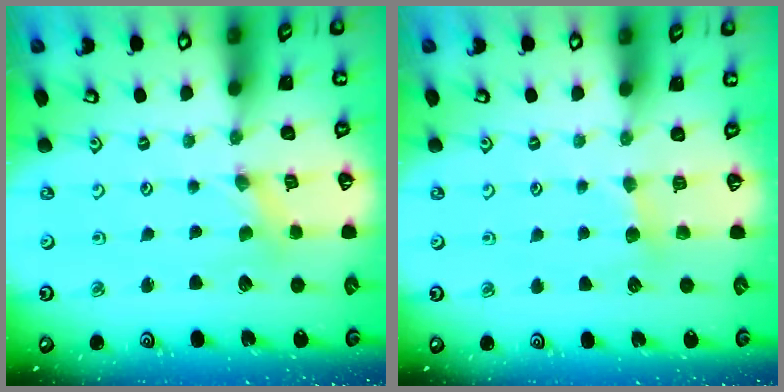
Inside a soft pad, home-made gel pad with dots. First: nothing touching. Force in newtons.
{"total": 3.9, "press": 3.8, "slide": 0.5}